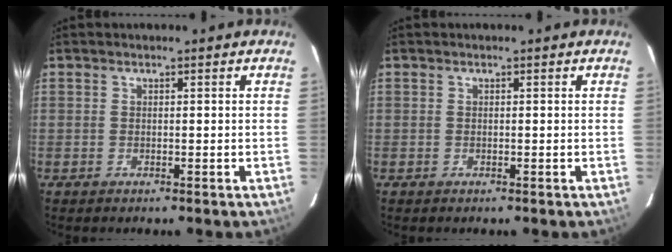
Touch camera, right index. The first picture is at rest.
{"total": 0.0}